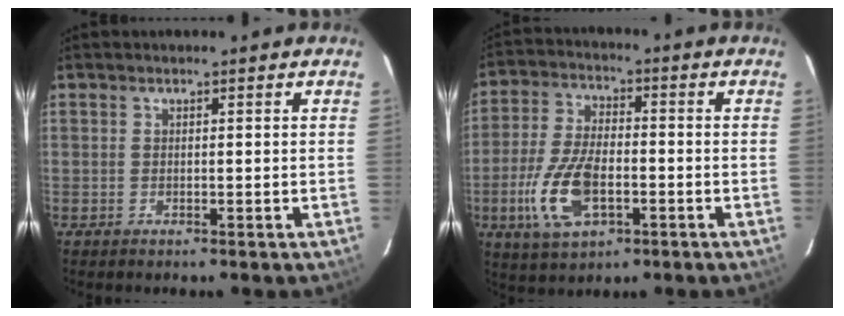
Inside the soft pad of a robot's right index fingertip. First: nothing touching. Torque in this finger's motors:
{"motor_torque": [1.75, -0.39, 0.38, 0.10]}